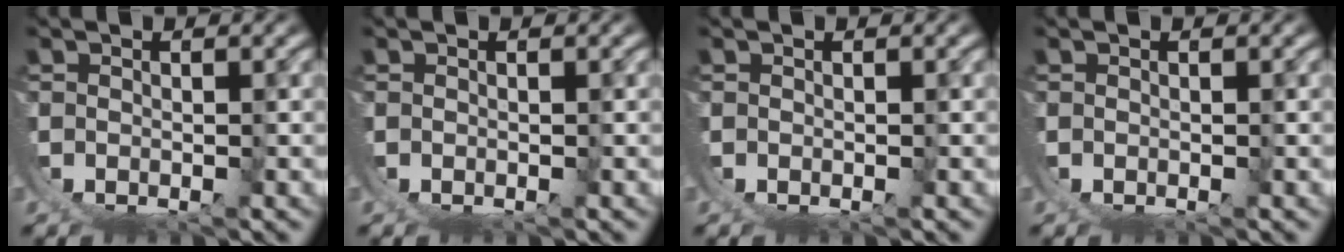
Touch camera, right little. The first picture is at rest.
{"total": 0.0}
{"total": 0.0}
{"total": 0.0}